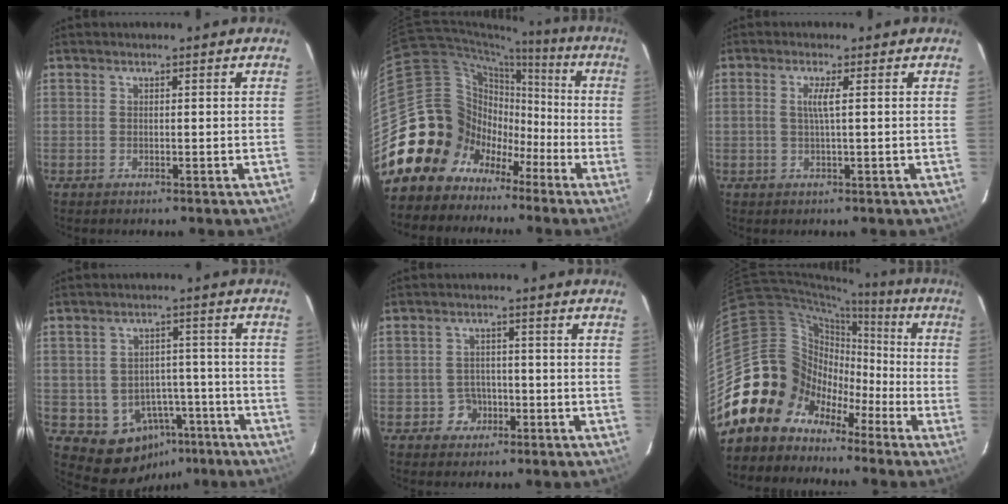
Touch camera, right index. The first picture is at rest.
{"total": 17.5, "force": [-8.1, 15.1, 3.5], "torque": [-0.087, 0.075, -0.129]}
{"total": 2.2, "force": [0.3, -0.4, 2.1], "torque": [-0.040, 0.001, 0.006]}
{"total": 10.2, "force": [-4.9, 8.4, 3.0], "torque": [-0.061, 0.041, -0.031]}
{"total": 3.6, "force": [-1.6, 3.2, 0.1], "torque": [-0.005, 0.016, -0.024]}
{"total": 16.8, "force": [-8.3, 14.2, 3.3], "torque": [-0.086, 0.062, -0.149]}